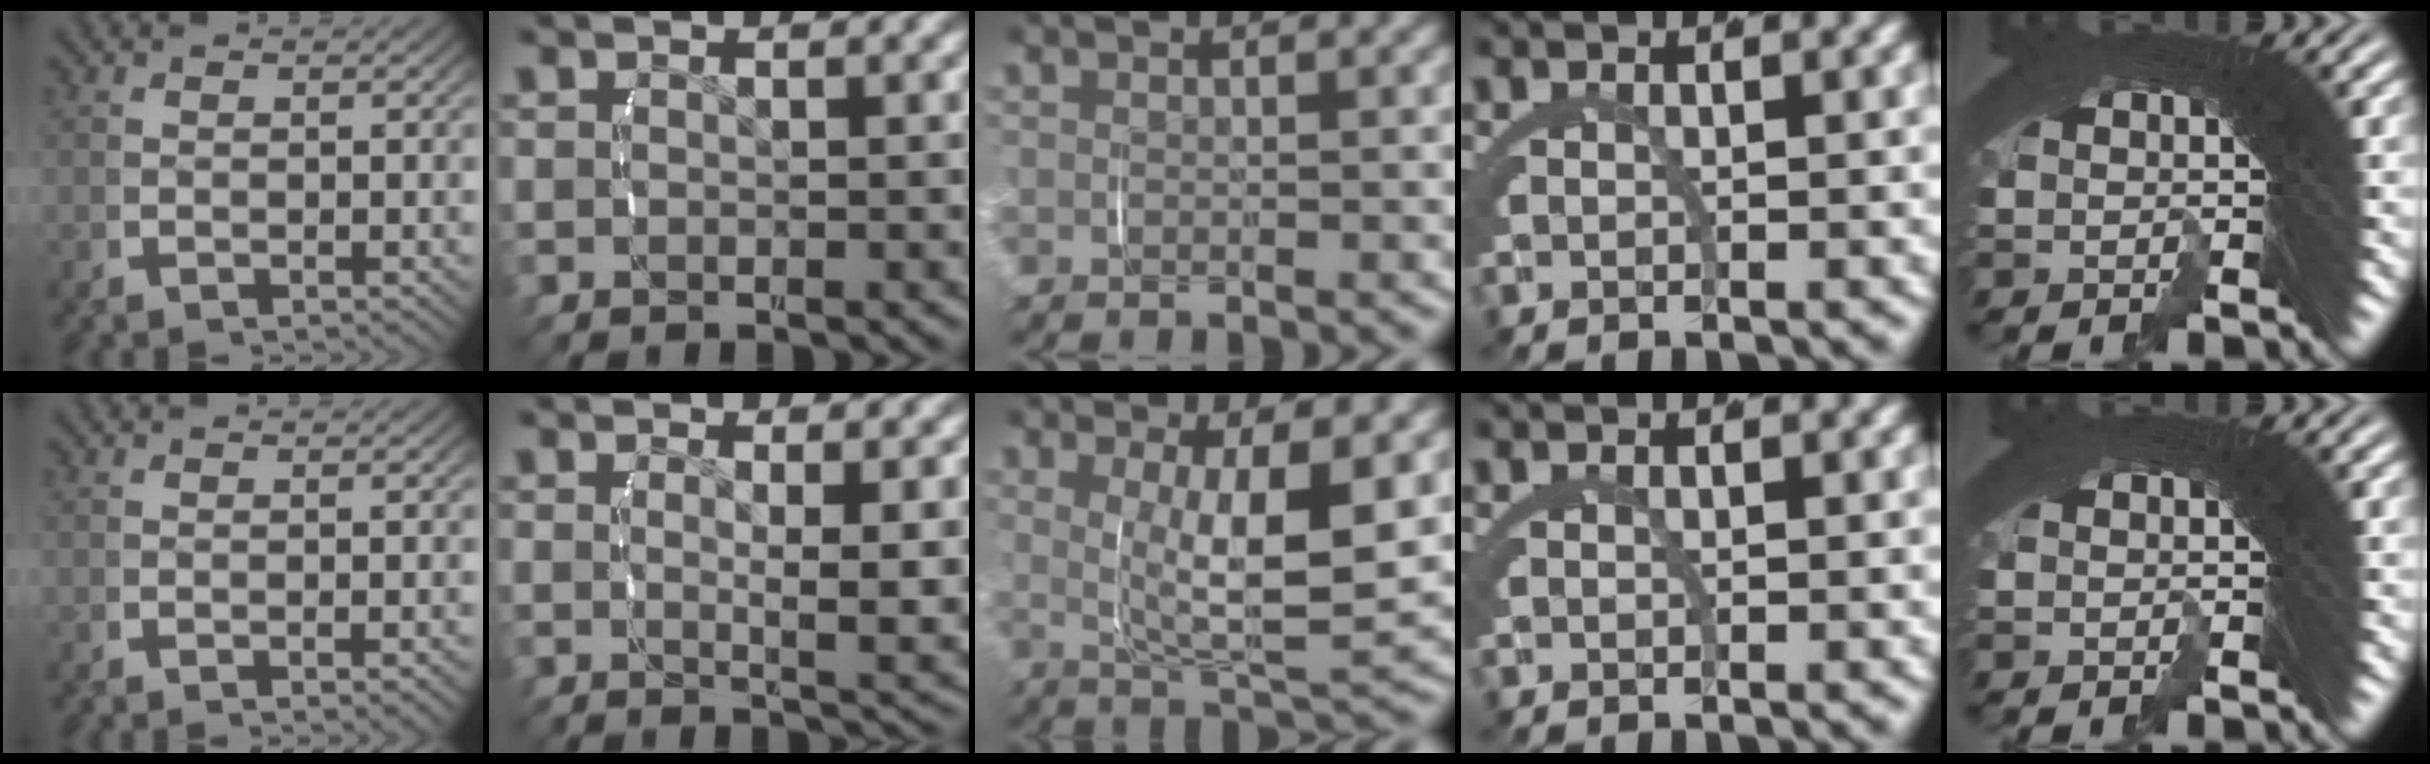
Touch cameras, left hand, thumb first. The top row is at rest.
{"thumb": {"total": 0.8, "force": [-0.4, 0.0, 0.7], "torque": [-0.010, 0.006, -0.008]}, "index": {"total": 3.4, "force": [1.0, -0.2, 3.3], "torque": [-0.047, -0.012, 0.019]}, "middle": {"total": 7.6, "force": [1.4, 2.7, 7.0], "torque": [-0.116, -0.014, 0.028]}}